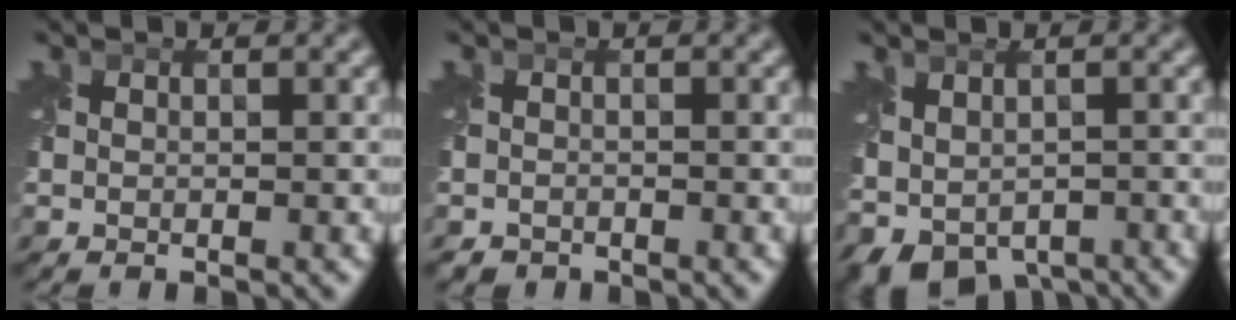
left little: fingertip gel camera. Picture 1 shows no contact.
{"total": 1.3, "force": [-1.1, 0.6, -0.1], "torque": [0.004, -0.009, -0.021]}
{"total": 6.1, "force": [-2.8, 3.9, 3.8], "torque": [-0.071, -0.028, -0.033]}